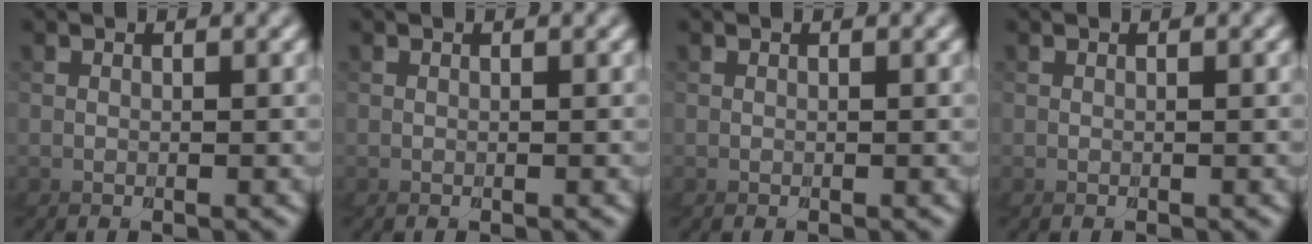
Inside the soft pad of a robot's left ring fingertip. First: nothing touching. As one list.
[{"total": 0.0}, {"total": 0.0}, {"total": 0.0}]